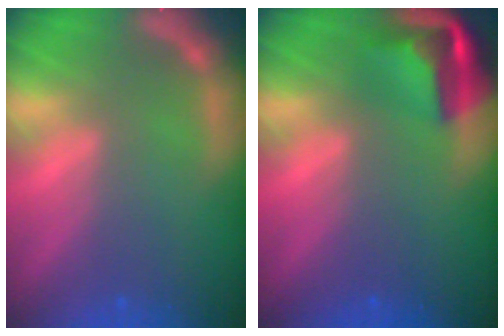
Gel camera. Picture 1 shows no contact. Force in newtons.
{"total": 5.9}